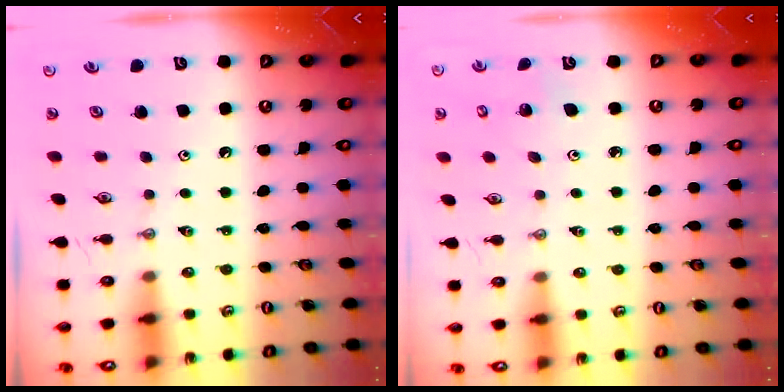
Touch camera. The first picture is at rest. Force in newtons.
{"total": 2.2, "press": 2.2, "slide": 0.2}